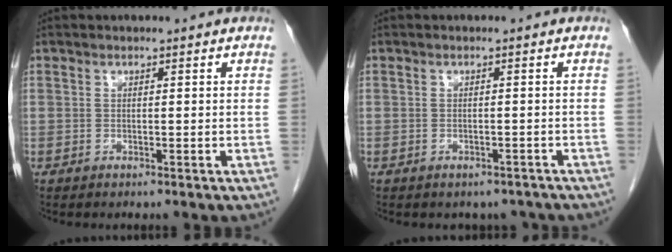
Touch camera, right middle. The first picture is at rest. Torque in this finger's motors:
{"motor_torque": [0.03, -0.03, 0.01, 0.02]}